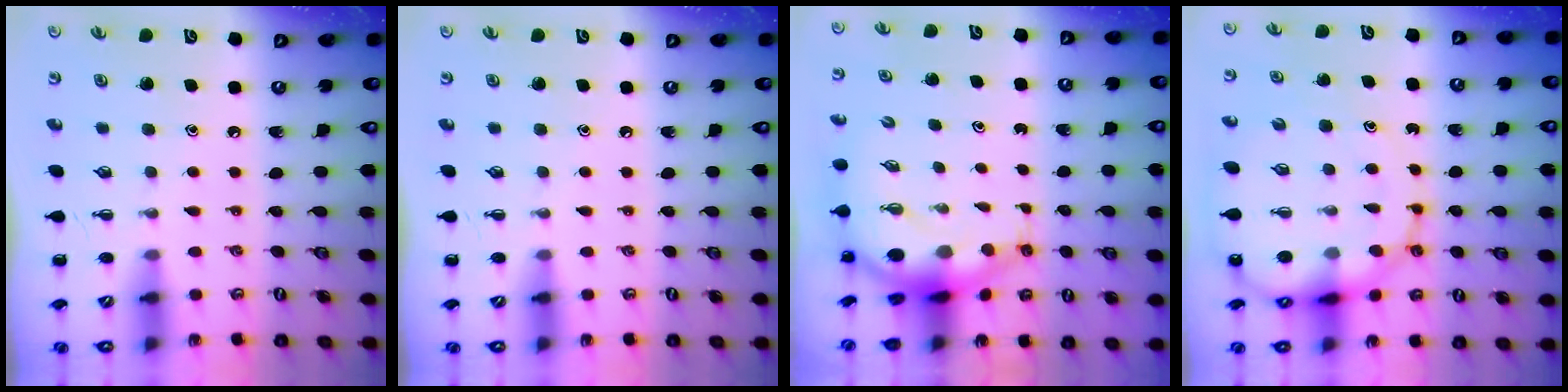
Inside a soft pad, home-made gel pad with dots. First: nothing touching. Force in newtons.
{"total": 0.0}
{"total": 5.7, "press": 5.5, "slide": 1.6}
{"total": 13.7, "press": 13.2, "slide": 3.7}